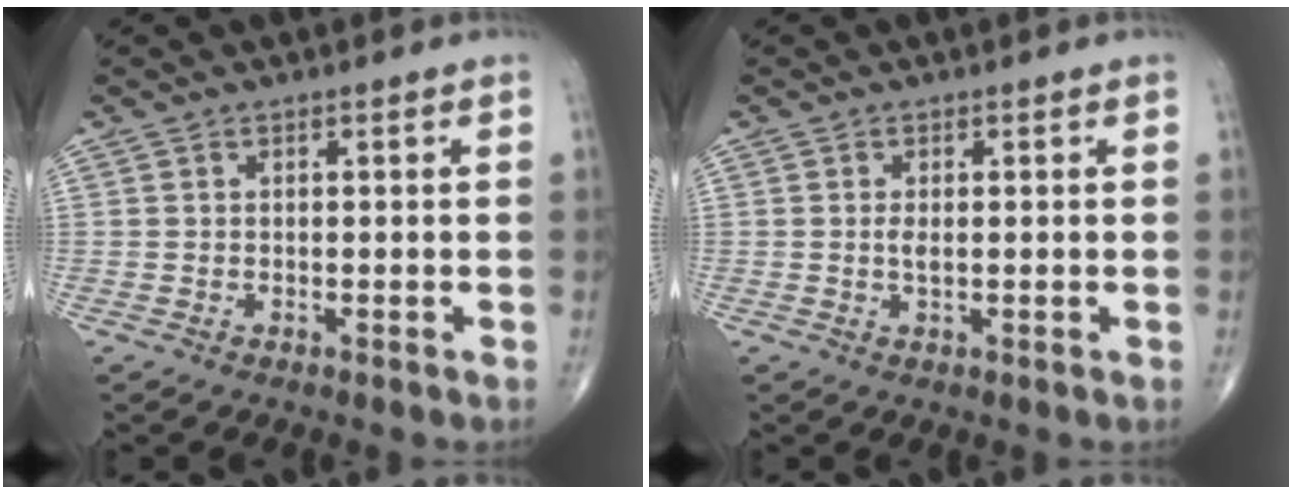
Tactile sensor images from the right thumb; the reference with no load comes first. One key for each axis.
{"total": 1.5, "fx": 0.1, "fy": 0.6, "fz": 1.4, "tx": -0.031, "ty": -0.003, "tz": 0.001}